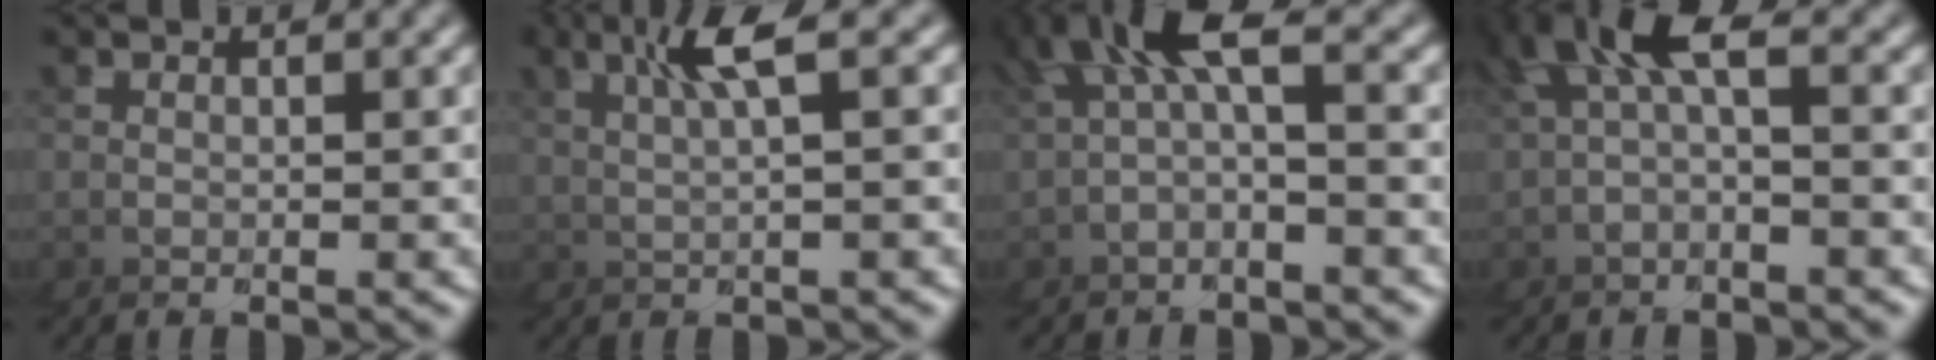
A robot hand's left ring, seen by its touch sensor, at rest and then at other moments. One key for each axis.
{"total": 2.9, "fx": 2.0, "fy": -1.6, "fz": 1.5, "tx": -0.045, "ty": 0.029, "tz": 0.028}
{"total": 3.0, "fx": -0.4, "fy": 1.9, "fz": 2.3, "tx": -0.079, "ty": 0.001, "tz": -0.003}
{"total": 2.5, "fx": 0.2, "fy": 1.3, "fz": 2.1, "tx": -0.077, "ty": 0.004, "tz": 0.005}